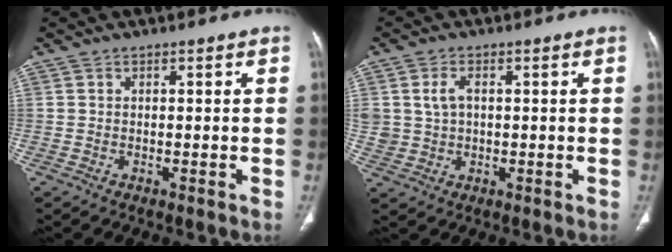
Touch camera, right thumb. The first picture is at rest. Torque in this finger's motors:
{"motor_torque": [-0.16, -0.17, 0.11, 0.62, 0.08]}